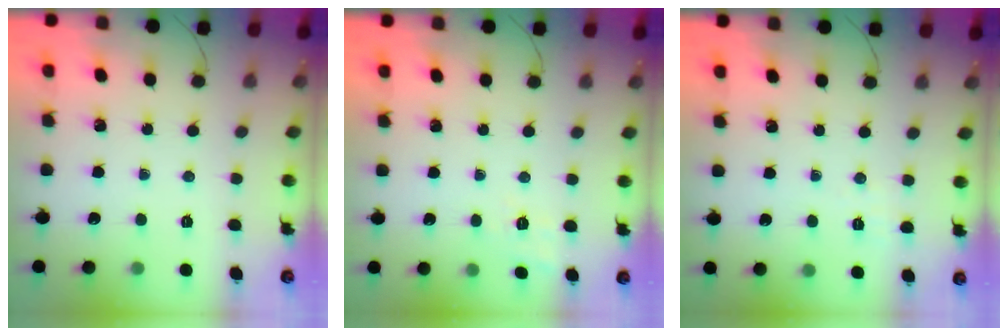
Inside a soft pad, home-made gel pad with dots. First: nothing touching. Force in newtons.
{"total": 2.4, "press": 1.2, "slide": 2.1}
{"total": 1.4, "press": 0.5, "slide": 1.3}